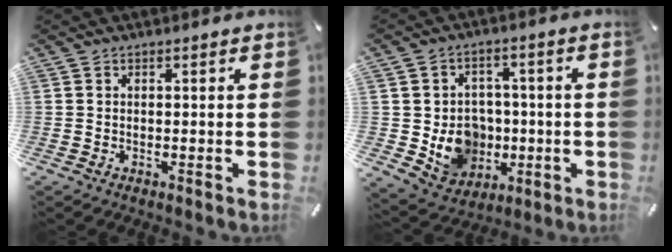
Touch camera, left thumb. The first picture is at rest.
{"total": 11.2, "force": [-1.4, 10.4, 3.8], "torque": [-0.065, 0.005, -0.012]}